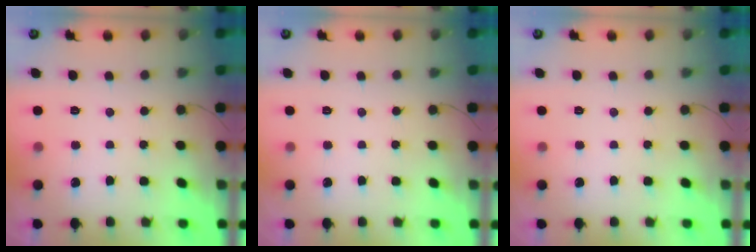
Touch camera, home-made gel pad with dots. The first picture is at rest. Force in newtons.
{"total": 0.0}
{"total": 0.0}